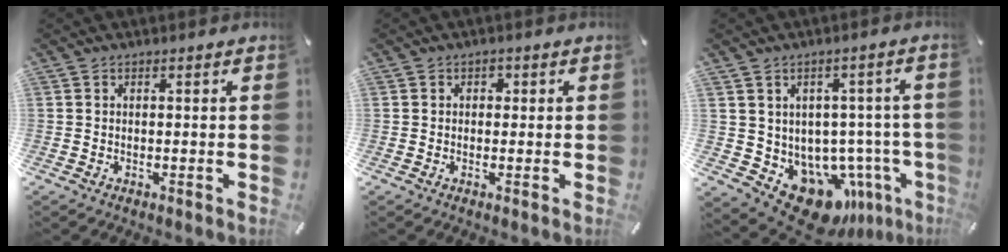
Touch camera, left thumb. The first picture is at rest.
{"total": 1.4, "force": [0.0, 1.3, 0.4], "torque": [-0.001, 0.004, -0.005]}
{"total": 11.6, "force": [-5.9, 7.7, 6.3], "torque": [-0.083, 0.005, -0.087]}